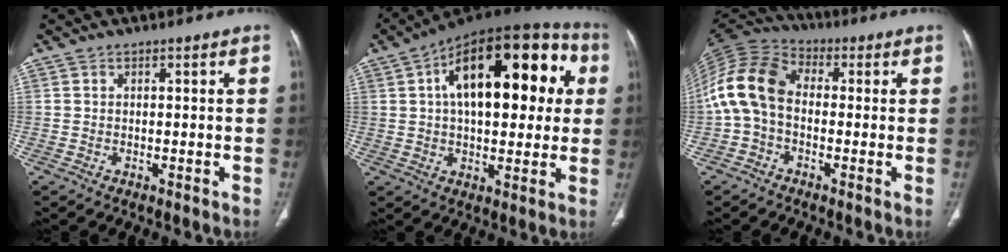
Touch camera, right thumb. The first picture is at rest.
{"total": 26.0, "force": [6.1, 12.9, 21.7], "torque": [-0.295, 0.035, 0.086]}
{"total": 12.1, "force": [-0.8, 8.4, 8.7], "torque": [-0.175, 0.032, -0.029]}